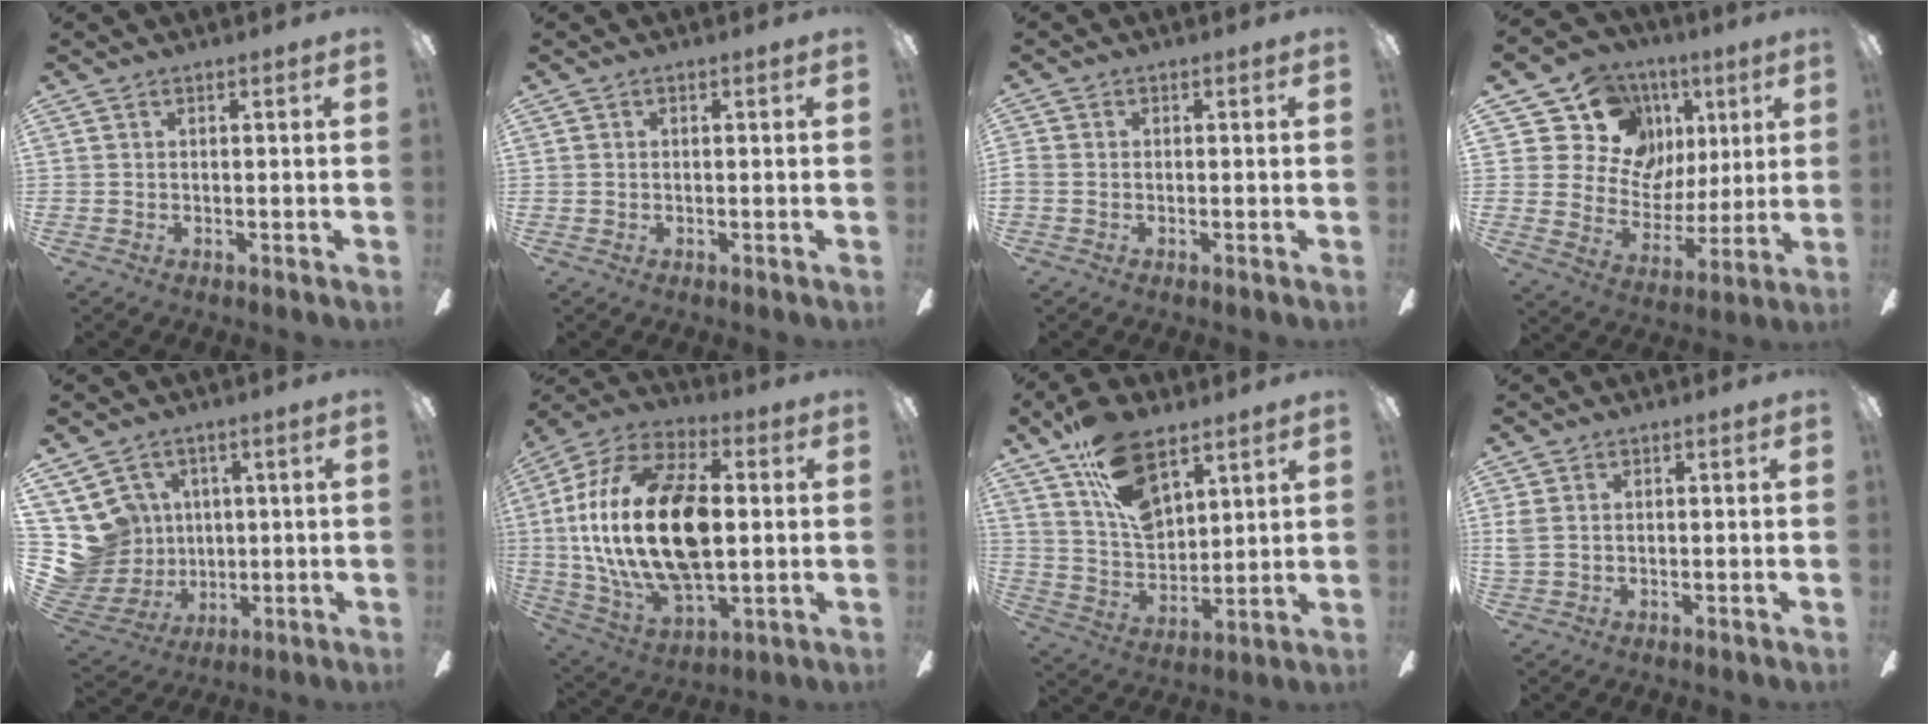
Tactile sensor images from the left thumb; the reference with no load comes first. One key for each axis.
{"total": 0.0}
{"total": 0.6, "fx": -0.3, "fy": 0.3, "fz": 0.5, "tx": -0.008, "ty": 0.002, "tz": -0.006}
{"total": 15.9, "fx": 7.1, "fy": 13.5, "fz": 4.6, "tx": -0.092, "ty": -0.040, "tz": 0.152}
{"total": 12.2, "fx": 2.6, "fy": 11.6, "fz": 2.8, "tx": -0.111, "ty": -0.030, "tz": 0.057}
{"total": 26.3, "fx": 1.4, "fy": 14.7, "fz": 21.7, "tx": -0.457, "ty": 0.002, "tz": 0.027}
{"total": 16.4, "fx": 10.0, "fy": 8.8, "fz": 9.6, "tx": -0.167, "ty": -0.040, "tz": 0.184}
{"total": 1.9, "fx": 0.3, "fy": 1.1, "fz": 1.6, "tx": -0.033, "ty": 0.005, "tz": 0.005}